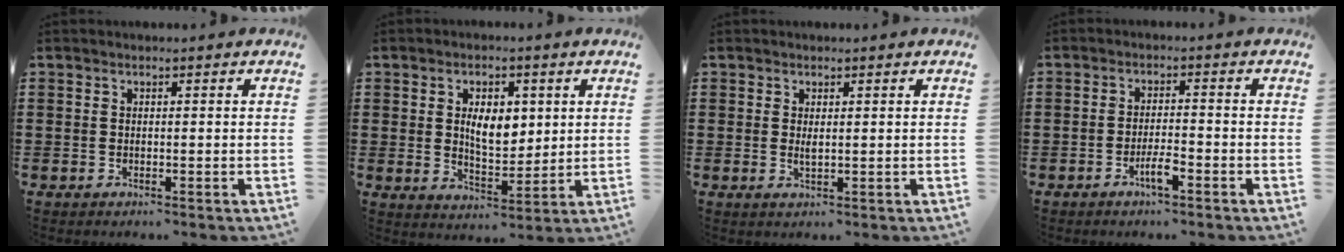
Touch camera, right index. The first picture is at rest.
{"total": 6.2, "force": [1.4, 3.3, 5.0], "torque": [-0.084, 0.003, 0.018]}
{"total": 1.3, "force": [0.2, 0.2, 1.2], "torque": [-0.025, -0.001, 0.004]}
{"total": 3.5, "force": [-2.1, 0.7, 2.8], "torque": [-0.054, 0.002, -0.039]}